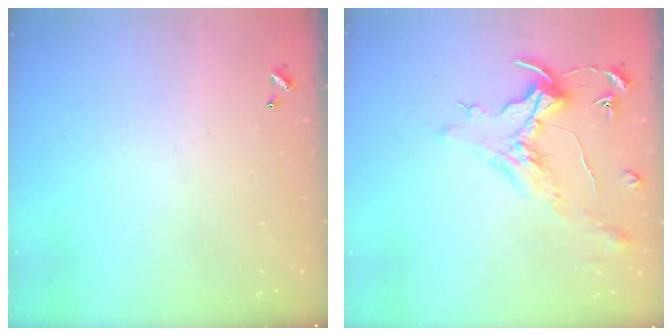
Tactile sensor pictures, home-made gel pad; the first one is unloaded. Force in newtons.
{"total": 1.6, "press": 1.4, "slide": 0.7}